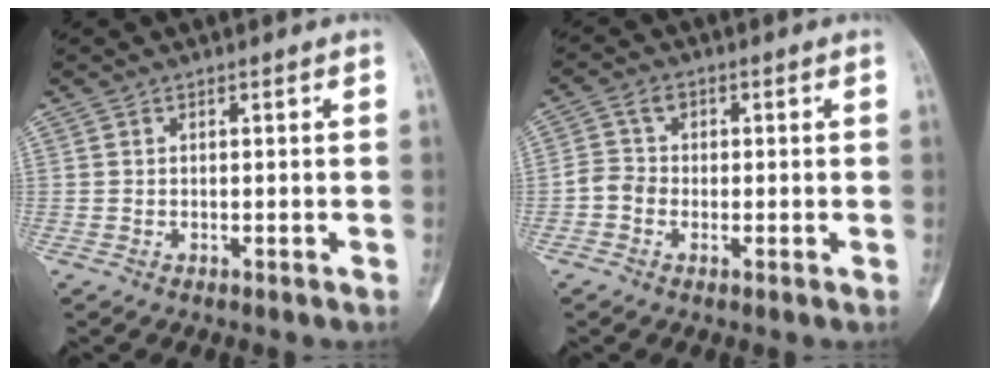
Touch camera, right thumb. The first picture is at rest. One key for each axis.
{"total": 3.9, "fx": -0.8, "fy": 3.3, "fz": 1.8, "tx": -0.025, "ty": 0.011, "tz": -0.024}